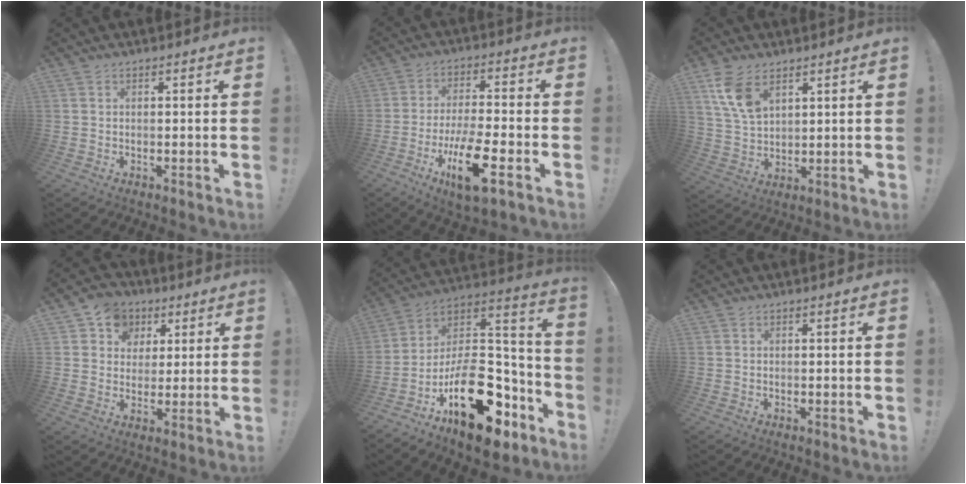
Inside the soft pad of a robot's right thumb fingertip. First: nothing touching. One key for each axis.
{"total": 13.2, "fx": -6.0, "fy": 3.8, "fz": 11.1, "tx": -0.201, "ty": 0.021, "tz": -0.098}
{"total": 9.8, "fx": 5.6, "fy": 5.4, "fz": 5.9, "tx": -0.115, "ty": -0.017, "tz": 0.107}
{"total": 9.2, "fx": 3.6, "fy": 8.1, "fz": 2.3, "tx": -0.029, "ty": -0.012, "tz": 0.072}
{"total": 24.9, "fx": -10.6, "fy": 13.2, "fz": 18.1, "tx": -0.258, "ty": 0.063, "tz": -0.160}
{"total": 0.0}